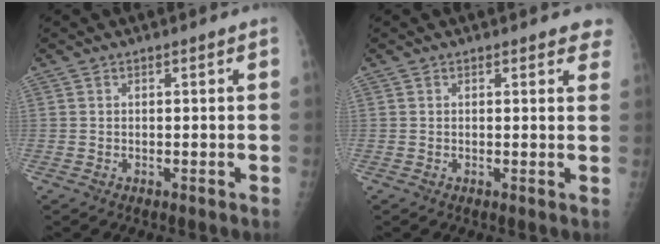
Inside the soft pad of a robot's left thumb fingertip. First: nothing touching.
{"total": 3.3, "force": [2.8, 1.3, 1.1], "torque": [0.019, -0.009, 0.015]}